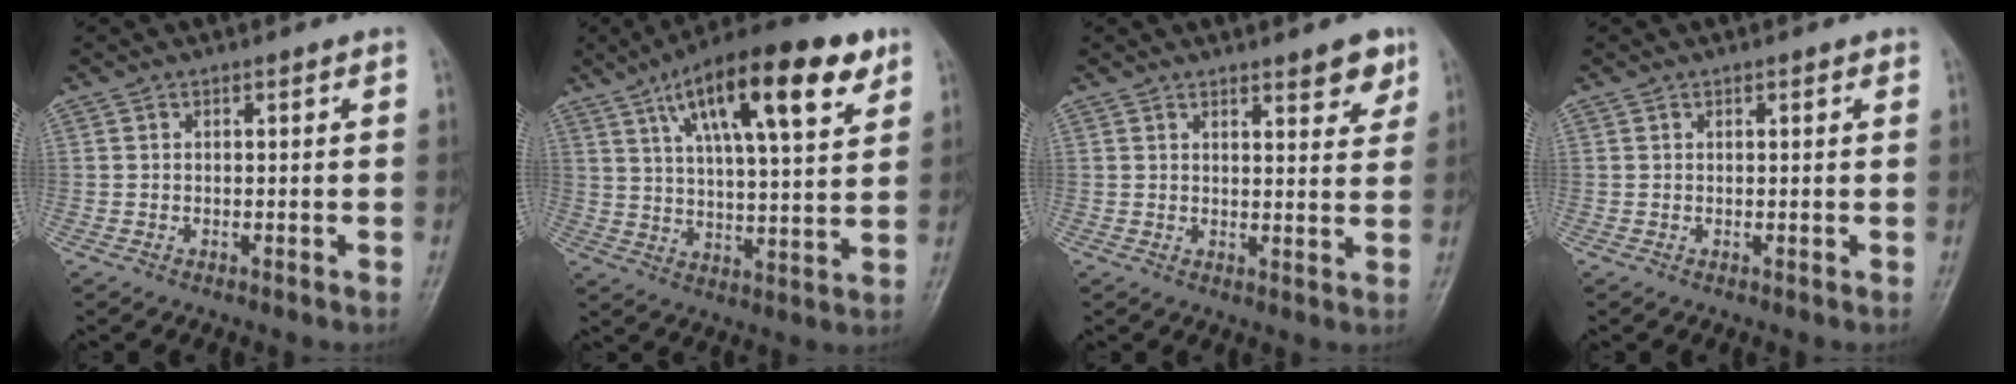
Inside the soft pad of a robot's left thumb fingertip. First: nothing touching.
{"total": 21.0, "force": [10.7, 6.4, 16.9], "torque": [-0.250, -0.017, 0.169]}
{"total": 5.8, "force": [3.9, 1.8, 3.8], "torque": [-0.032, -0.023, 0.049]}
{"total": 1.0, "force": [0.6, 0.4, 0.7], "torque": [-0.009, -0.001, 0.006]}